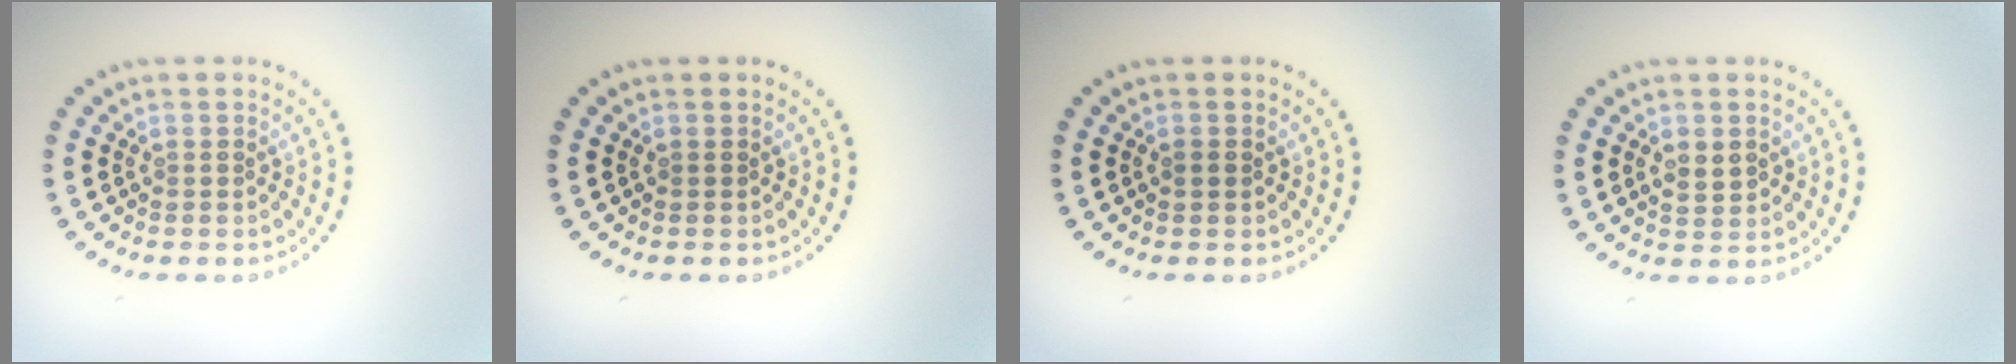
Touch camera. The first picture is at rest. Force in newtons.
{"total": 0.0}
{"total": 0.6, "press": 0.6, "slide": 0.0}
{"total": 1.8, "press": 1.8, "slide": 0.2}